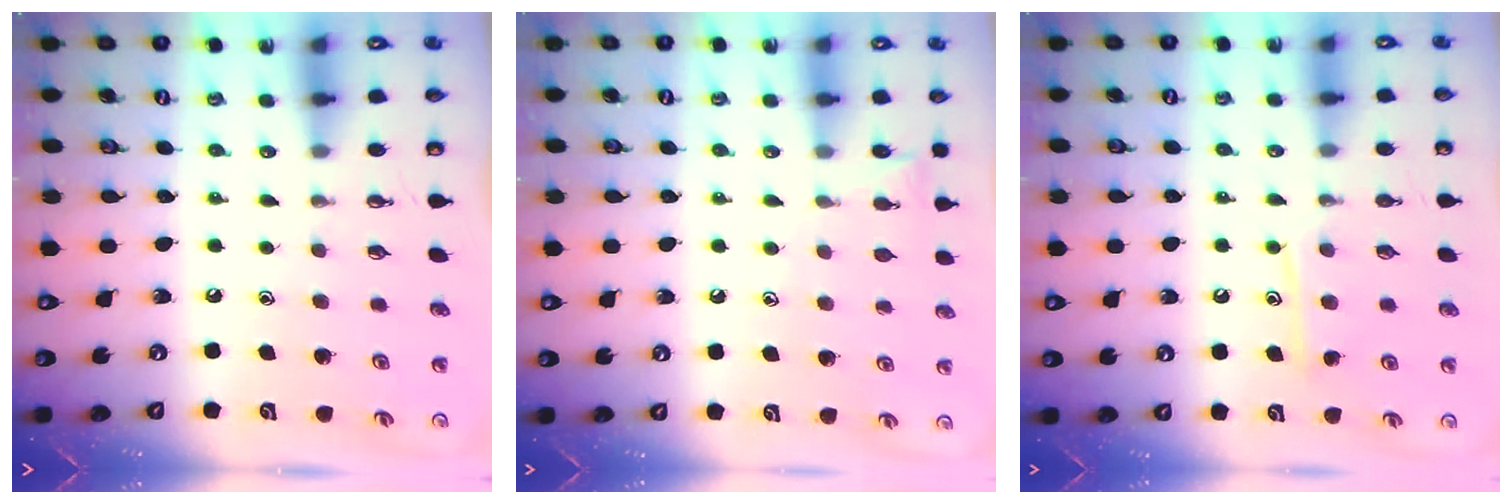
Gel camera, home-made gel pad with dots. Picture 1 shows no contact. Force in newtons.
{"total": 5.7, "press": 5.6, "slide": 0.6}
{"total": 9.9, "press": 9.9, "slide": 0.8}